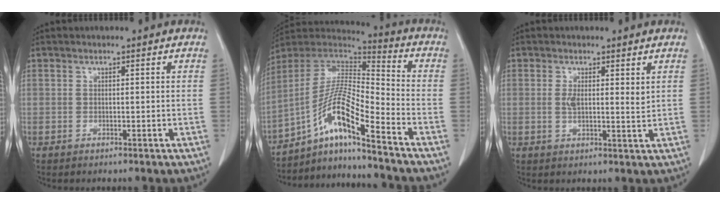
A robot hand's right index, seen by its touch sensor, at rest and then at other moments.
{"total": 12.9, "force": [-8.3, 0.4, 9.9], "torque": [-0.185, 0.014, -0.151]}
{"total": 3.6, "force": [1.1, 1.0, 3.2], "torque": [-0.053, -0.008, 0.018]}